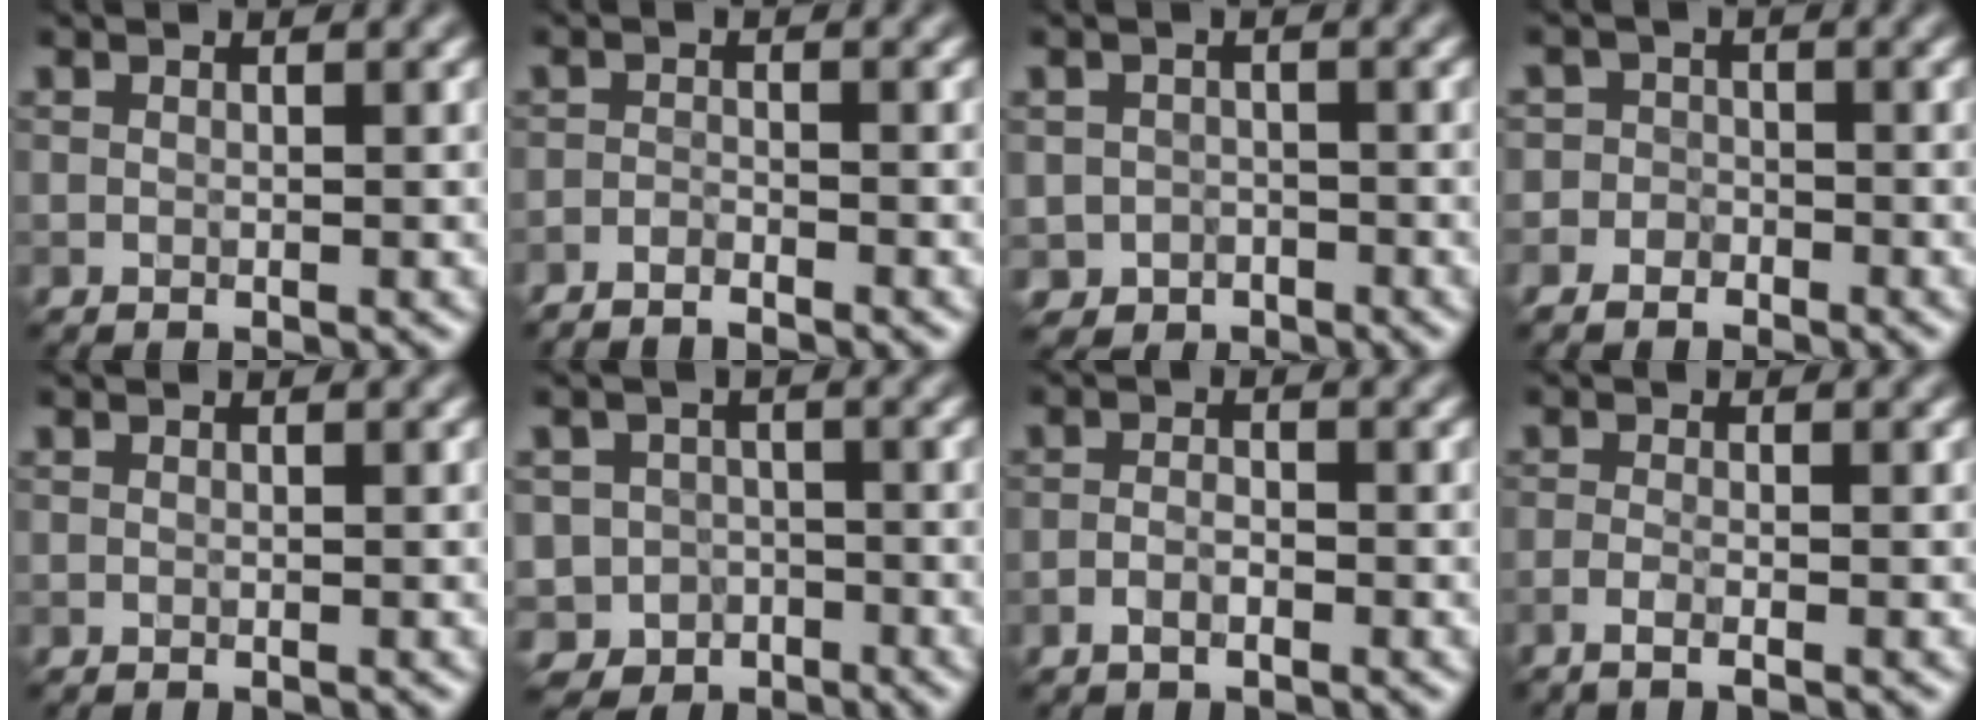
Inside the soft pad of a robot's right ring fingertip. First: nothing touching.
{"total": 1.7, "force": [-1.6, 0.1, 0.6], "torque": [-0.012, 0.000, -0.033]}
{"total": 1.9, "force": [-0.9, 1.7, 0.1], "torque": [0.009, -0.002, -0.017]}
{"total": 3.0, "force": [-1.8, 2.4, -0.2], "torque": [0.044, 0.011, -0.047]}
{"total": 0.0}
{"total": 4.3, "force": [-2.1, 3.7, 0.5], "torque": [0.009, 0.000, -0.039]}
{"total": 1.5, "force": [-0.8, 0.6, 1.1], "torque": [-0.023, 0.000, -0.019]}
{"total": 1.7, "force": [-0.8, 0.5, 1.4], "torque": [-0.019, -0.003, -0.025]}